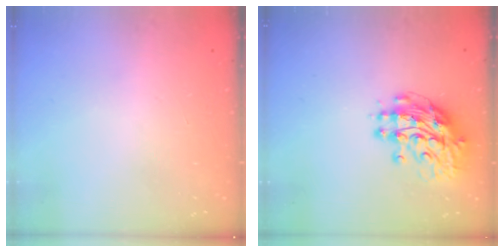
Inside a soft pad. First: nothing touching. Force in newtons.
{"total": 12.2, "press": 12.1, "slide": 1.1}